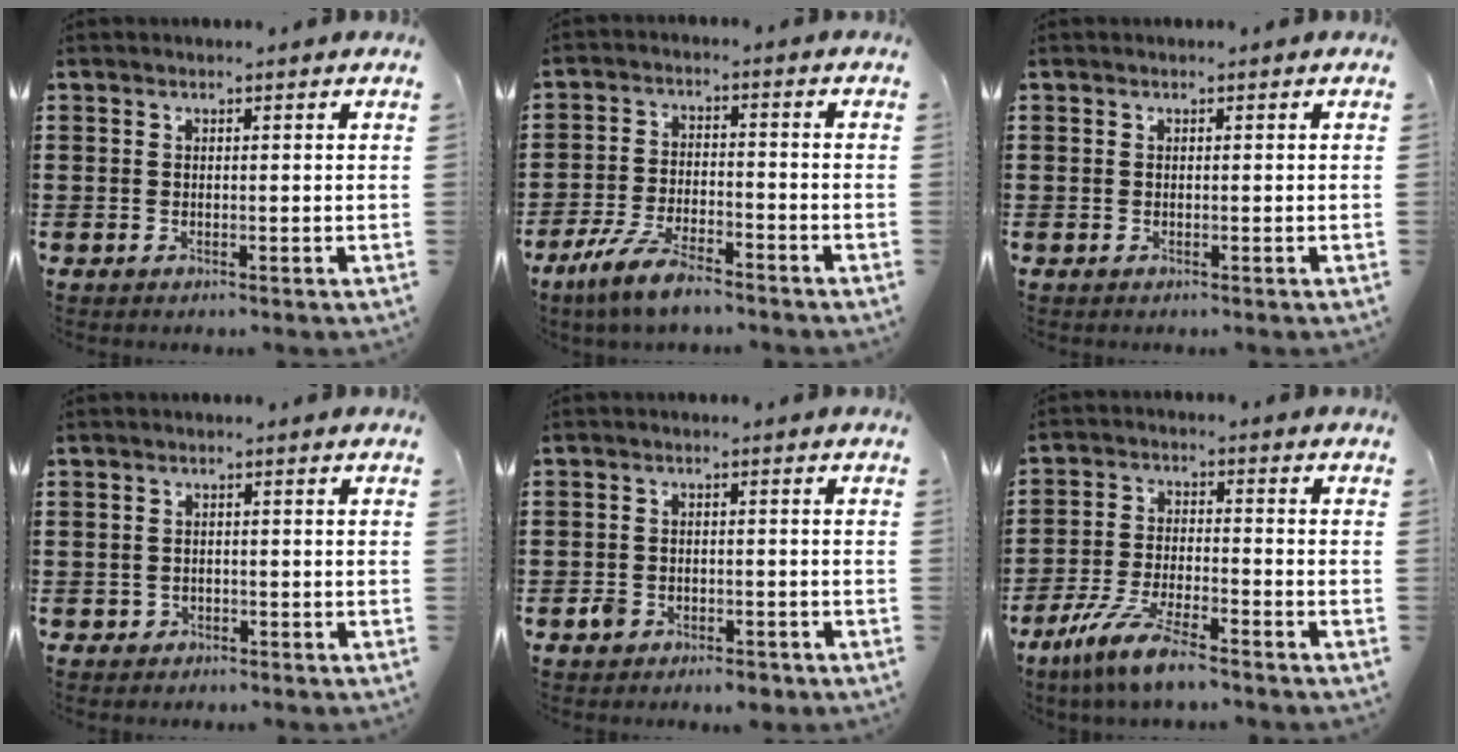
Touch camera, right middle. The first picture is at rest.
{"total": 6.7, "force": [-5.4, 1.3, 3.7], "torque": [-0.093, -0.007, -0.108]}
{"total": 0.0}
{"total": 1.0, "force": [-0.7, 0.7, 0.0], "torque": [-0.002, 0.003, -0.019]}
{"total": 2.8, "force": [-2.2, 1.5, 0.8], "torque": [-0.026, 0.004, -0.047]}
{"total": 7.1, "force": [-5.7, 0.8, 4.2], "torque": [-0.109, -0.012, -0.114]}